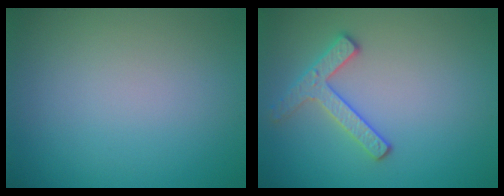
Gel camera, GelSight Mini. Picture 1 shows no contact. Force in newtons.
{"total": 2.5, "press": 2.4, "slide": 0.5}